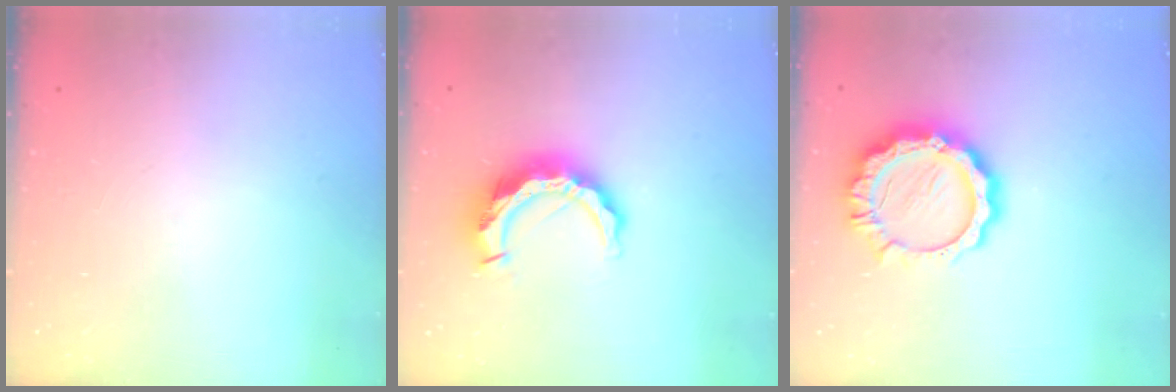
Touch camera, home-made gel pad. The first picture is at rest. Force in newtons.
{"total": 10.8, "press": 10.8, "slide": 0.9}
{"total": 12.7, "press": 12.7, "slide": 1.0}